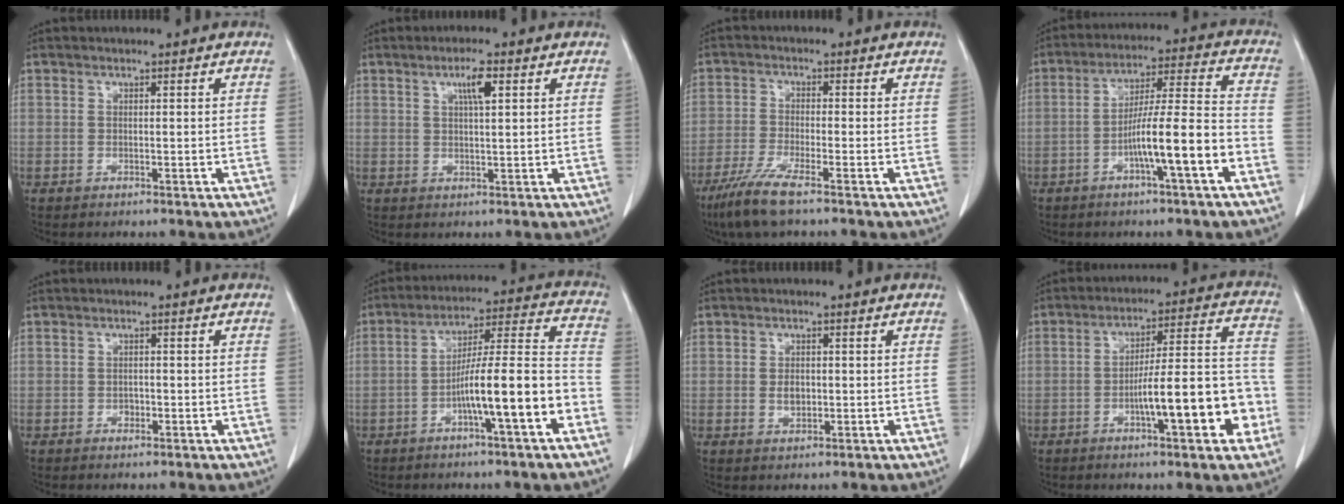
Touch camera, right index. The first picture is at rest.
{"total": 3.6, "force": [1.6, 0.4, 3.3], "torque": [-0.057, 0.000, 0.026]}
{"total": 6.3, "force": [-4.4, 0.2, 4.6], "torque": [-0.098, -0.019, -0.088]}
{"total": 11.5, "force": [-4.6, 0.0, 10.6], "torque": [-0.183, 0.015, -0.076]}
{"total": 1.2, "force": [-0.5, 0.9, 0.7], "torque": [-0.010, 0.003, -0.006]}
{"total": 13.1, "force": [-5.0, 0.5, 12.1], "torque": [-0.195, 0.020, -0.080]}
{"total": 2.3, "force": [-0.2, 1.4, 1.7], "torque": [-0.031, 0.001, 0.001]}
{"total": 14.2, "force": [-4.8, 2.4, 13.2], "torque": [-0.190, 0.027, -0.068]}